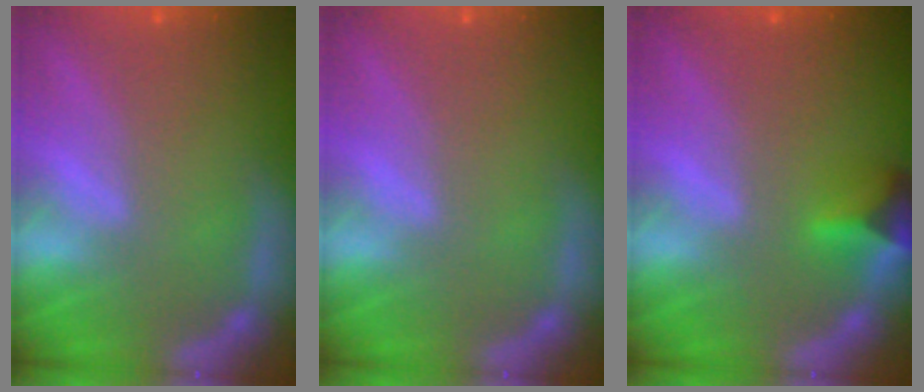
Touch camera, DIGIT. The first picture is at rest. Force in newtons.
{"total": 0.0}
{"total": 2.9}